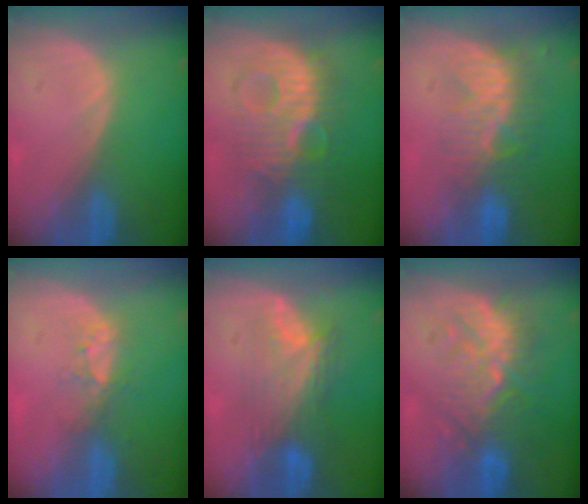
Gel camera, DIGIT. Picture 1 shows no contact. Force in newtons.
{"total": 9.6, "press": 9.6, "slide": 0.1}
{"total": 8.4, "press": 7.6, "slide": 3.5}
{"total": 3.3, "press": 2.8, "slide": 1.7}
{"total": 7.6, "press": 7.2, "slide": 2.2}
{"total": 9.1, "press": 8.9, "slide": 1.6}